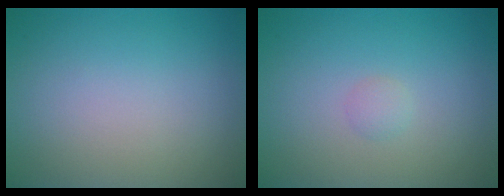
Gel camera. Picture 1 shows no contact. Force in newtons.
{"total": 0.7, "press": 0.7, "slide": 0.0}